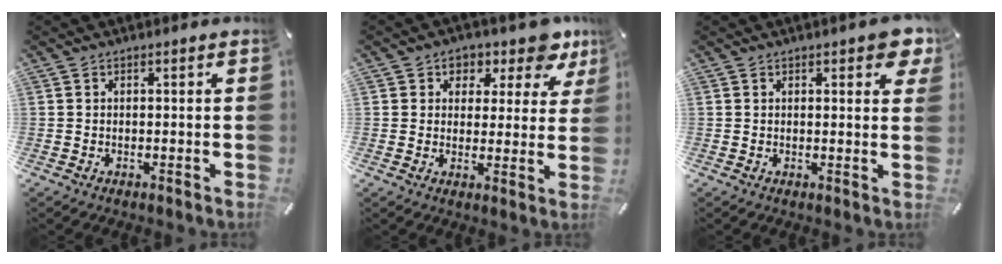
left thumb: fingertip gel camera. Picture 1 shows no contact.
{"total": 8.0, "force": [5.0, 4.9, 3.9], "torque": [-0.049, -0.037, 0.084]}
{"total": 4.4, "force": [2.6, 1.6, 3.2], "torque": [-0.039, -0.015, 0.039]}